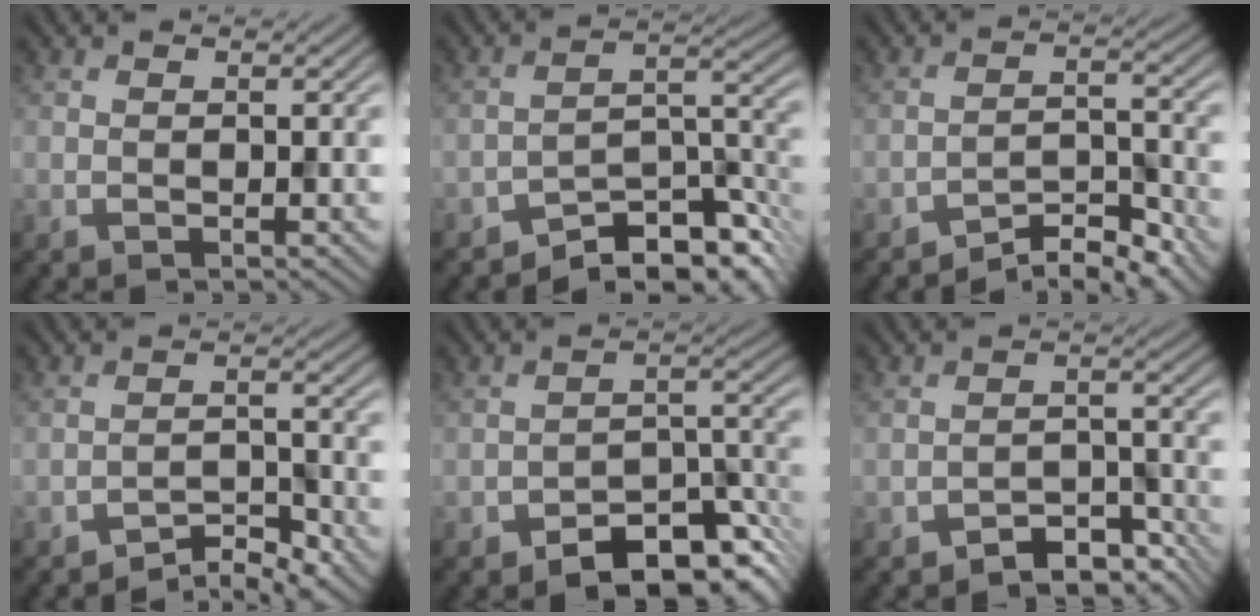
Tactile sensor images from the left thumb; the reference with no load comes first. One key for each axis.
{"total": 9.8, "fx": -8.0, "fy": 2.9, "fz": 4.9, "tx": -0.056, "ty": 0.003, "tz": -0.142}
{"total": 5.1, "fx": -4.5, "fy": 1.2, "fz": 2.2, "tx": -0.029, "ty": 0.009, "tz": -0.080}
{"total": 3.9, "fx": -3.4, "fy": 0.9, "fz": 1.6, "tx": -0.022, "ty": 0.006, "tz": -0.064}
{"total": 8.0, "fx": -5.6, "fy": 3.6, "fz": 4.5, "tx": -0.052, "ty": -0.001, "tz": -0.097}
{"total": 4.8, "fx": -3.9, "fy": 1.9, "fz": 2.0, "tx": -0.024, "ty": 0.001, "tz": -0.063}